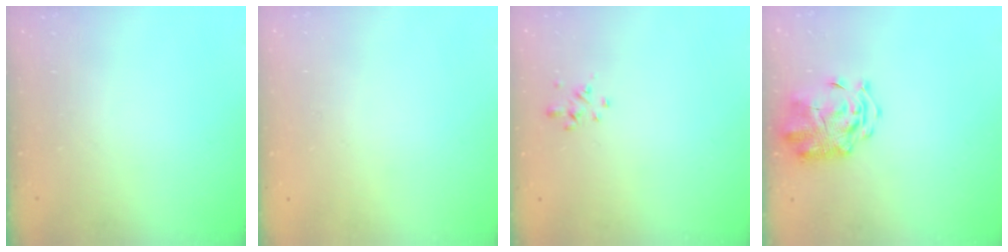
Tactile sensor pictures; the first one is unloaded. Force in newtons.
{"total": 1.6, "press": 1.6, "slide": 0.2}
{"total": 0.8, "press": 0.7, "slide": 0.5}
{"total": 3.1, "press": 3.0, "slide": 1.0}